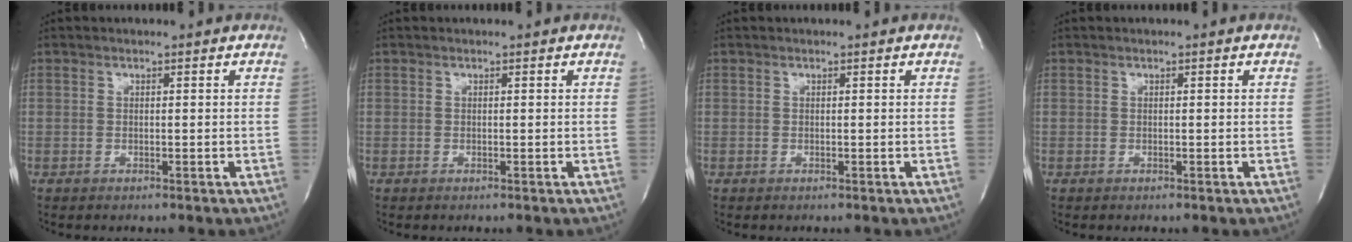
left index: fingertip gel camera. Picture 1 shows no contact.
{"total": 0.0}
{"total": 0.0}
{"total": 0.0}